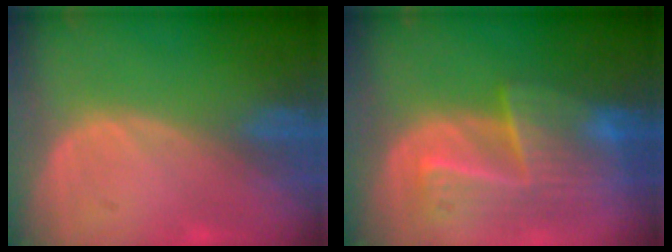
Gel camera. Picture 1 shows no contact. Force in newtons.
{"total": 9.4, "press": 8.3, "slide": 4.3}